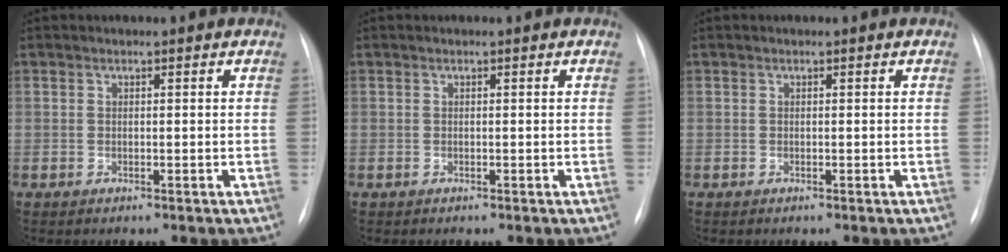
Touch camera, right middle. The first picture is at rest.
{"total": 0.0}
{"total": 0.0}